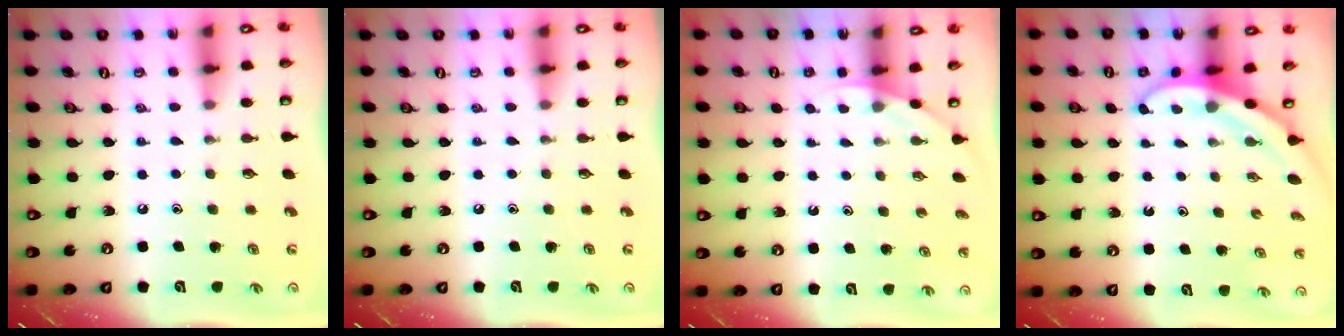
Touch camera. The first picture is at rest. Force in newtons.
{"total": 0.0}
{"total": 2.6, "press": 2.6, "slide": 0.1}
{"total": 3.1, "press": 3.1, "slide": 0.1}